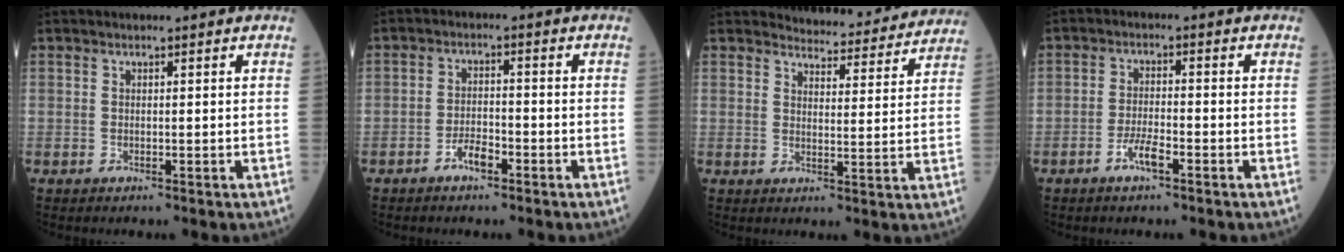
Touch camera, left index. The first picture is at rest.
{"total": 3.3, "force": [-2.2, 1.1, 2.2], "torque": [-0.041, 0.004, -0.042]}
{"total": 11.8, "force": [11.6, 1.8, 1.5], "torque": [-0.005, -0.017, 0.125]}
{"total": 3.5, "force": [-2.2, 0.6, 2.7], "torque": [-0.056, 0.000, -0.042]}